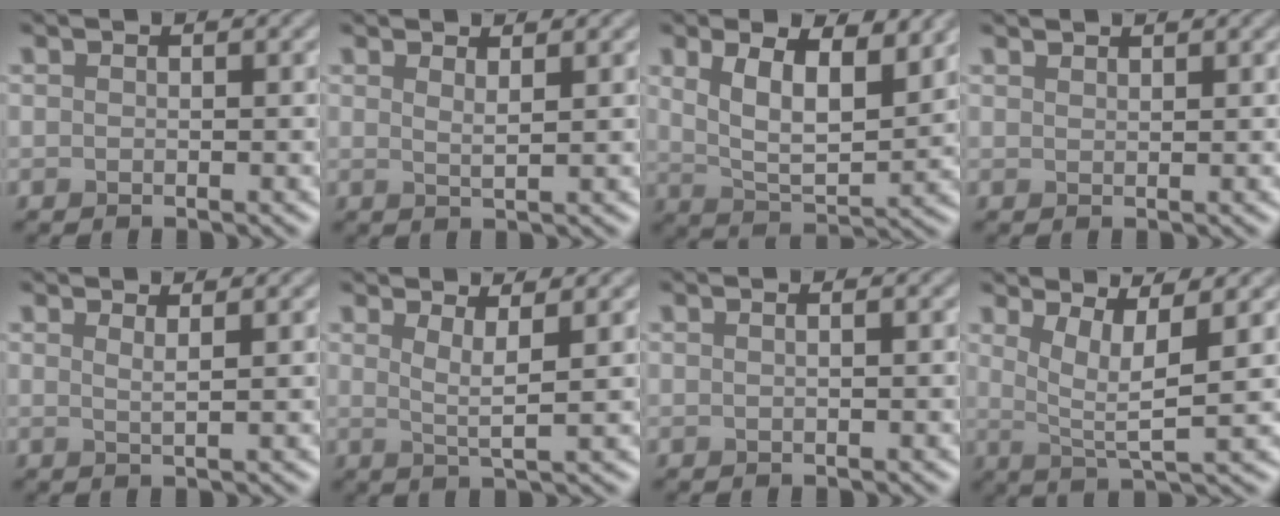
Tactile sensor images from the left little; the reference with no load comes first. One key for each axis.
{"total": 1.5, "fx": 1.1, "fy": 0.4, "fz": 1.0, "tx": -0.008, "ty": -0.001, "tz": 0.014}
{"total": 6.7, "fx": 3.1, "fy": 3.0, "fz": 5.2, "tx": -0.099, "ty": -0.008, "tz": 0.054}
{"total": 1.2, "fx": 1.2, "fy": 0.1, "fz": 0.2, "tx": -0.002, "ty": 0.001, "tz": 0.018}
{"total": 1.5, "fx": 0.9, "fy": 0.4, "fz": 1.0, "tx": -0.007, "ty": -0.001, "tz": 0.008}
{"total": 2.6, "fx": 1.3, "fy": 0.4, "fz": 2.2, "tx": -0.034, "ty": -0.005, "tz": 0.022}
{"total": 1.1, "fx": 0.4, "fy": 0.4, "fz": 0.9, "tx": -0.006, "ty": -0.002, "tz": -0.003}
{"total": 4.5, "fx": 1.8, "fy": 0.9, "fz": 4.0, "tx": -0.070, "ty": -0.007, "tz": 0.036}